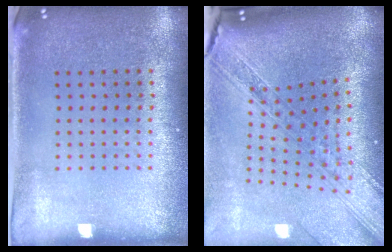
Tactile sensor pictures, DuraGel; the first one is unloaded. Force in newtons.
{"total": 2.8, "press": 2.3, "slide": 1.7}